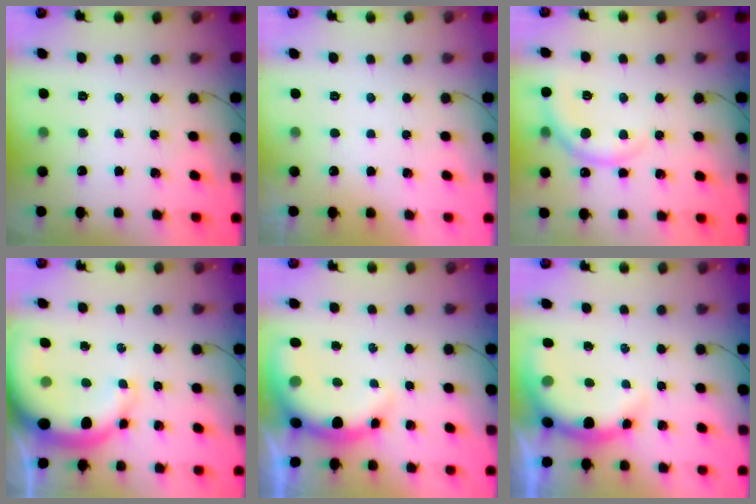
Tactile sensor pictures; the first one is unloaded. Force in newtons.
{"total": 3.0, "press": 3.0, "slide": 0.1}
{"total": 7.0, "press": 7.0, "slide": 0.7}
{"total": 10.5, "press": 10.2, "slide": 2.6}
{"total": 9.3, "press": 9.2, "slide": 1.8}
{"total": 7.8, "press": 7.7, "slide": 1.3}